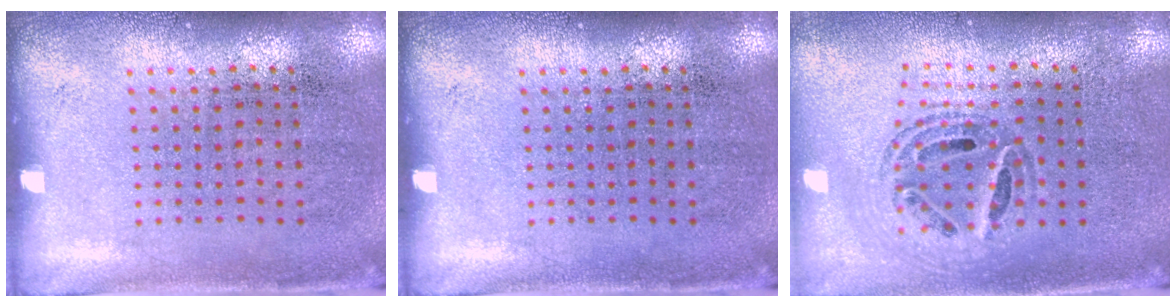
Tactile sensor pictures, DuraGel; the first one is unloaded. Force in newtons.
{"total": 0.0}
{"total": 0.9, "press": 0.8, "slide": 0.2}